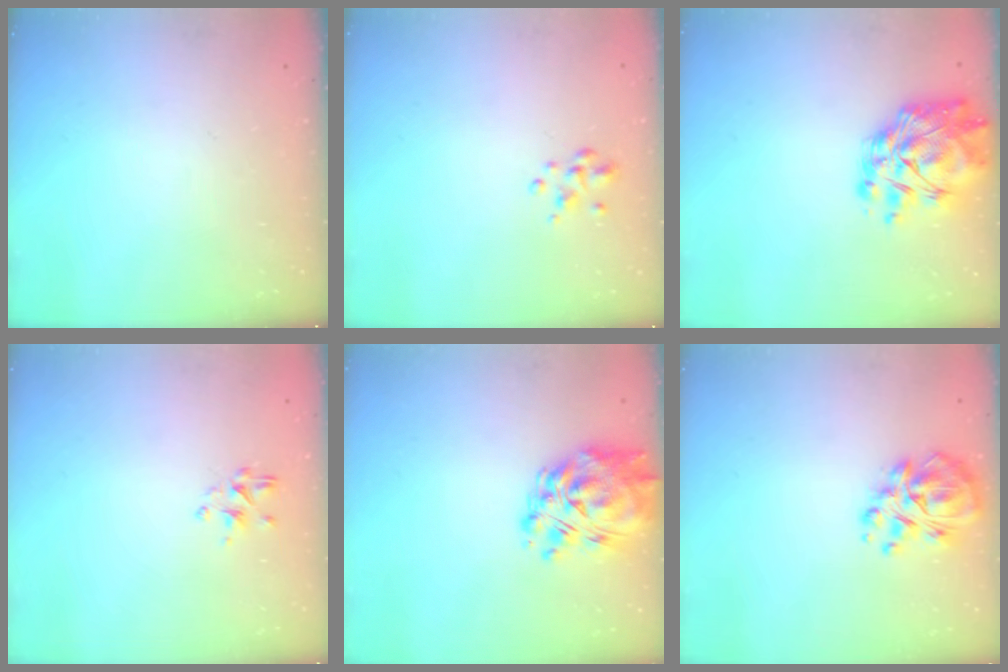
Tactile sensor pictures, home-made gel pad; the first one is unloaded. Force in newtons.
{"total": 2.0, "press": 1.9, "slide": 0.6}
{"total": 11.9, "press": 11.0, "slide": 4.7}
{"total": 2.3, "press": 2.1, "slide": 0.7}
{"total": 12.4, "press": 11.4, "slide": 4.8}
{"total": 12.1, "press": 11.5, "slide": 3.7}